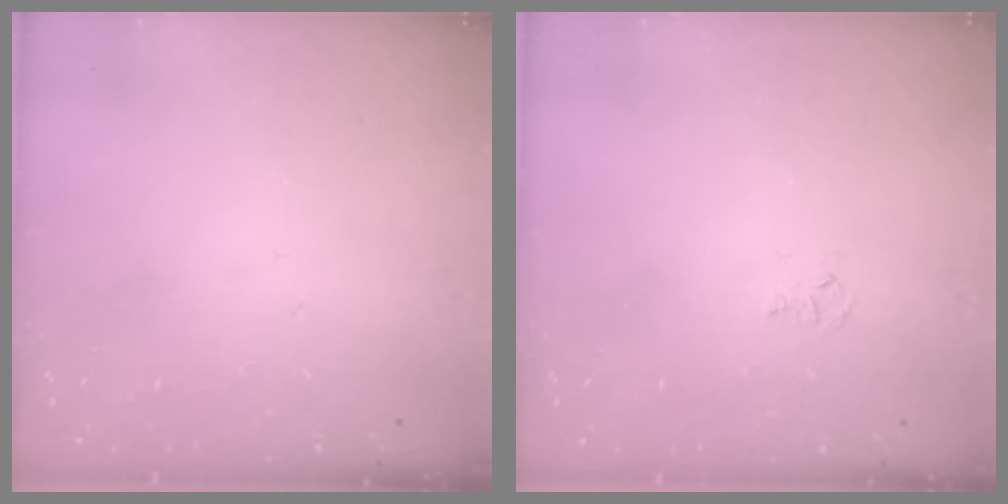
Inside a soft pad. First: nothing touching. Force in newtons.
{"total": 4.3, "press": 4.3, "slide": 0.6}